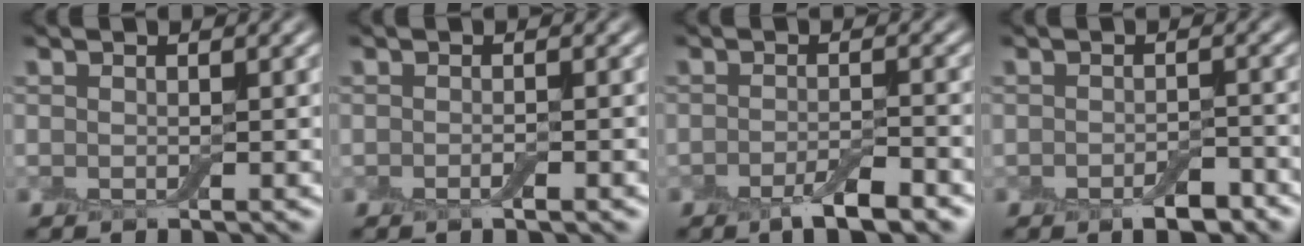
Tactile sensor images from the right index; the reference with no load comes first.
{"total": 0.9, "force": [-0.4, 0.1, 0.8], "torque": [-0.012, -0.003, -0.007]}
{"total": 3.6, "force": [-2.3, 0.9, 2.7], "torque": [-0.051, -0.003, -0.042]}
{"total": 2.9, "force": [-1.7, 1.2, 2.0], "torque": [-0.028, -0.001, -0.025]}